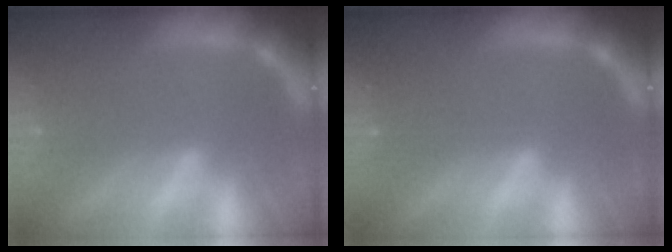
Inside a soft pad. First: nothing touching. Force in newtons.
{"total": 0.0}